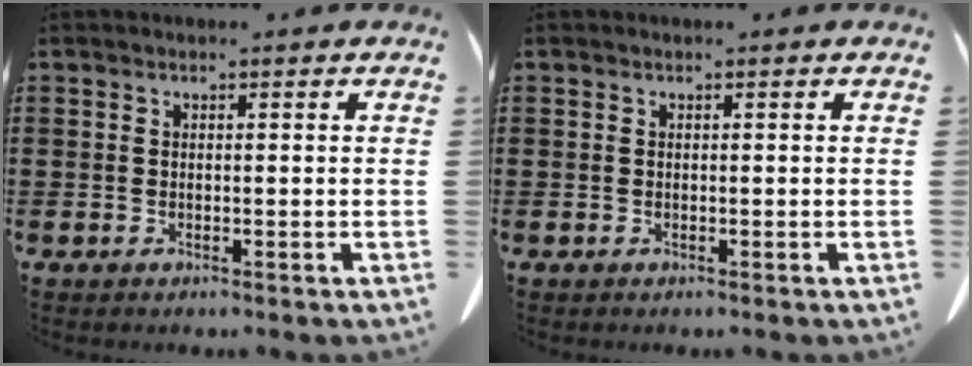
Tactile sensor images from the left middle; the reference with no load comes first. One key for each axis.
{"total": 0.0}